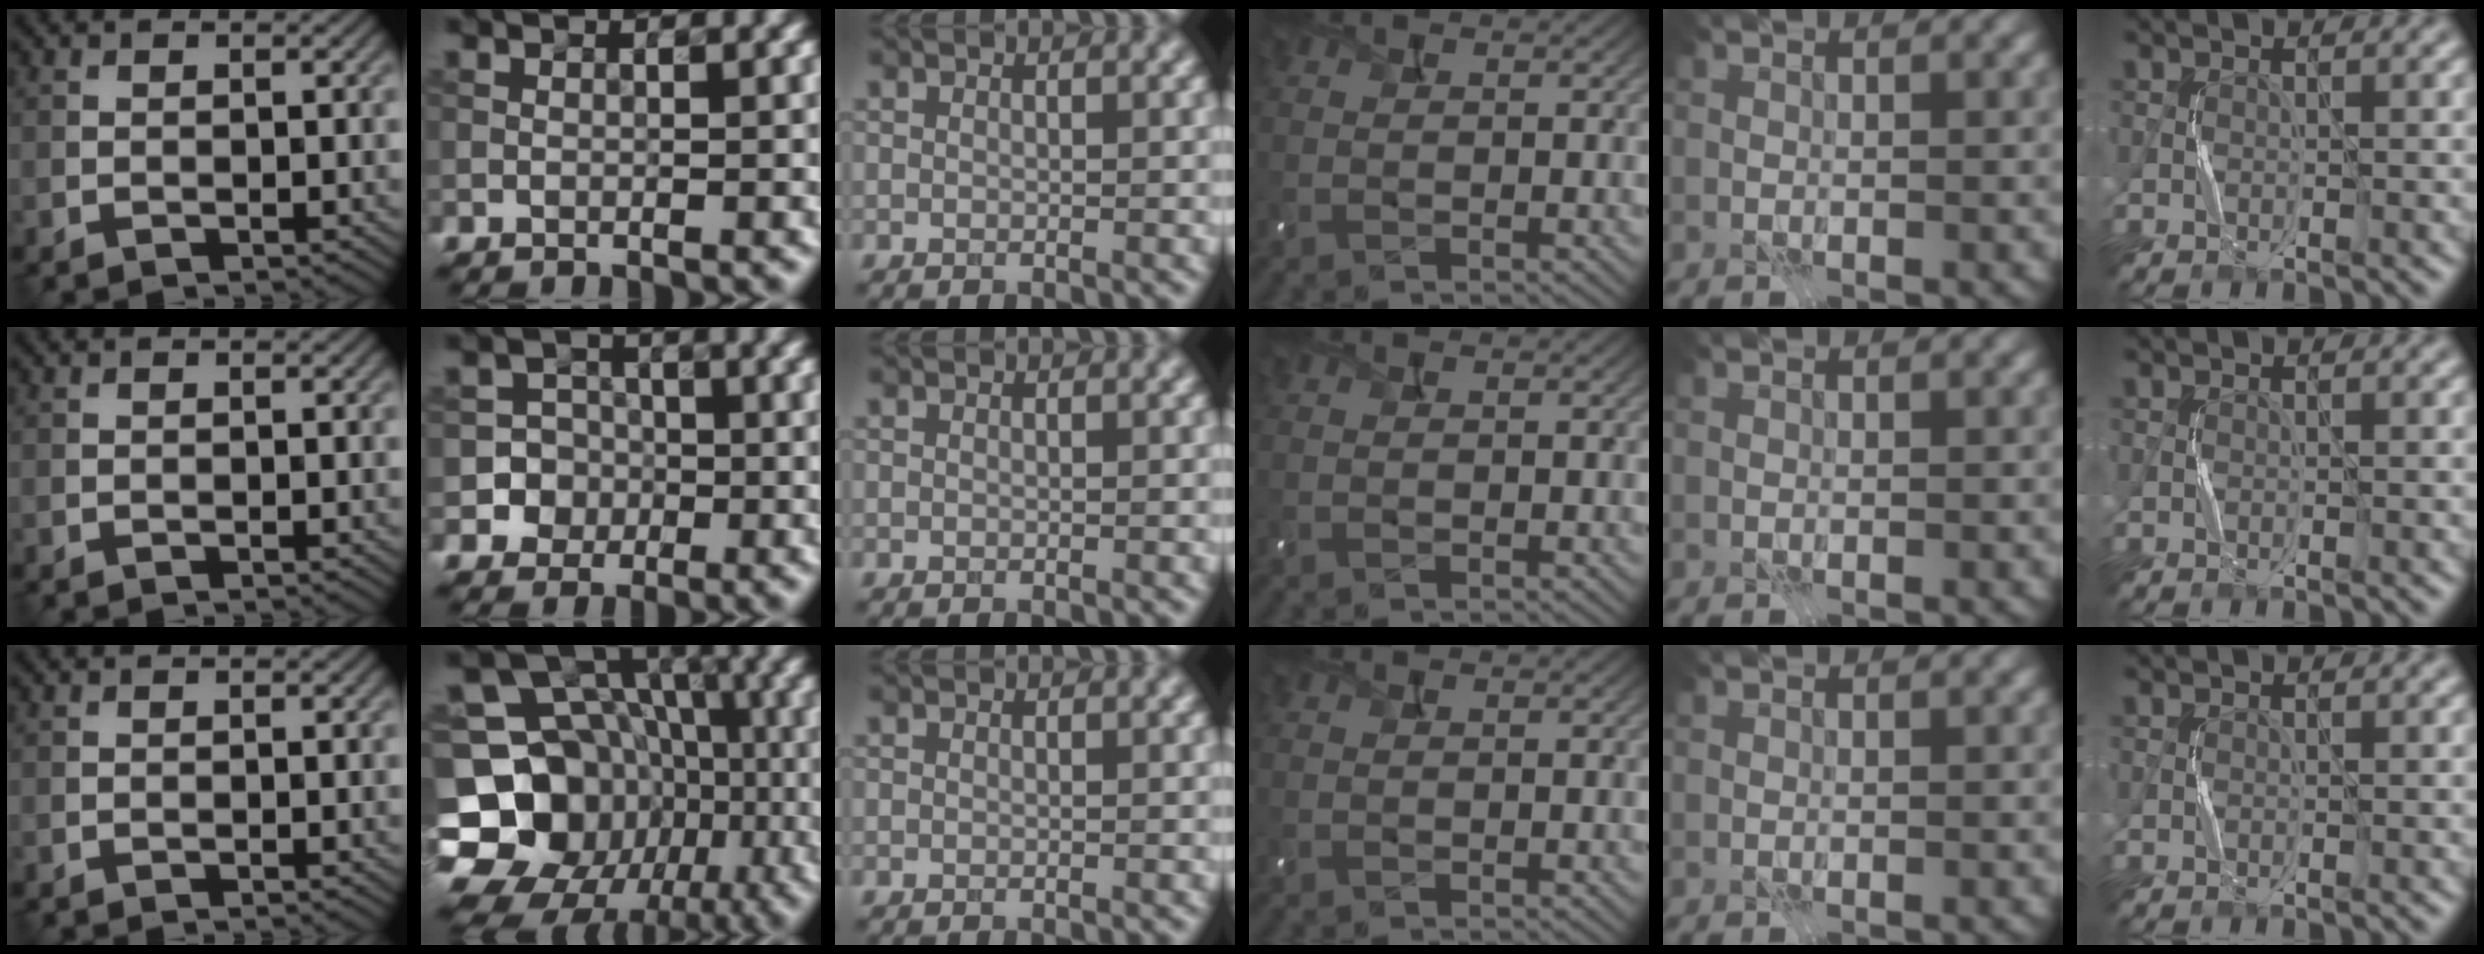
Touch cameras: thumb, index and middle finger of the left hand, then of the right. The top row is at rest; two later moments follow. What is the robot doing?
{"motion": "press", "object": "camera"}